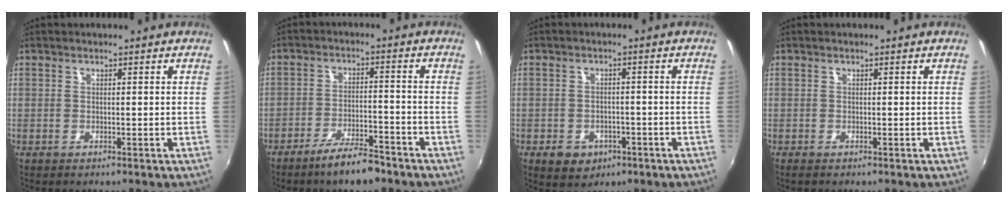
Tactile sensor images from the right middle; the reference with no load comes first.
{"total": 7.9, "force": [-6.2, 1.7, 4.6], "torque": [-0.096, 0.000, -0.101]}
{"total": 6.5, "force": [-3.2, 4.8, 3.0], "torque": [-0.075, 0.001, -0.035]}
{"total": 0.0}